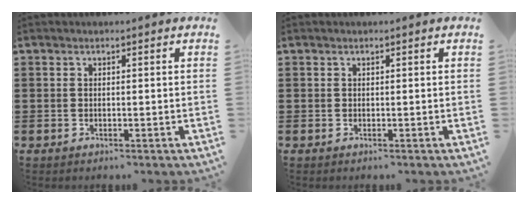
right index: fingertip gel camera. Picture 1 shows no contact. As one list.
[{"total": 0.0}]